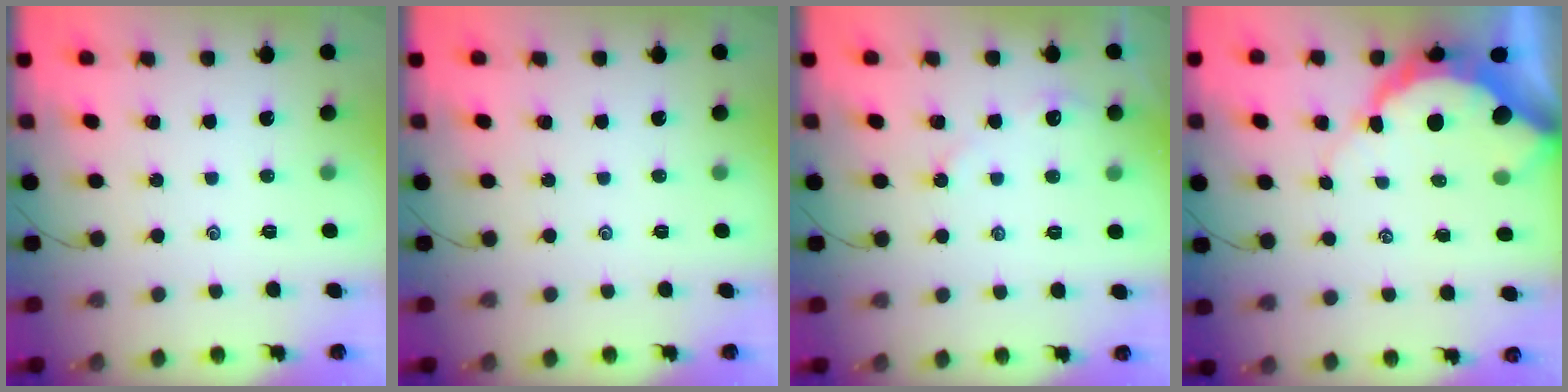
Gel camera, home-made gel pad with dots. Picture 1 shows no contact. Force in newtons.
{"total": 0.0}
{"total": 3.2, "press": 3.2, "slide": 0.3}
{"total": 9.4, "press": 9.4, "slide": 1.0}